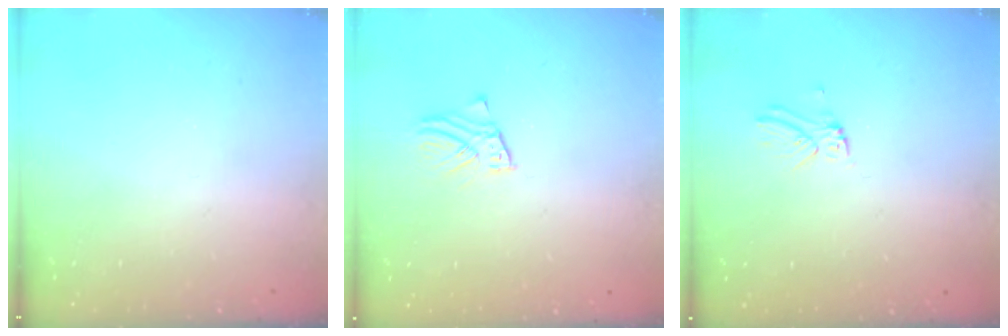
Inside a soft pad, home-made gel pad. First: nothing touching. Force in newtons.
{"total": 3.1, "press": 3.1, "slide": 0.2}
{"total": 2.7, "press": 2.7, "slide": 0.3}